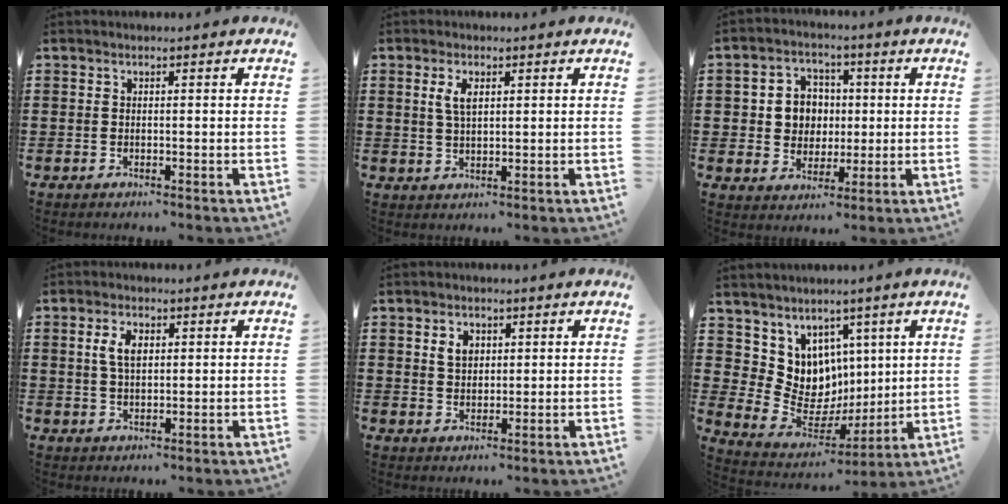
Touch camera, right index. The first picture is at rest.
{"total": 3.3, "force": [1.2, 1.4, 2.8], "torque": [-0.060, 0.007, 0.019]}
{"total": 5.8, "force": [0.4, 5.5, 1.9], "torque": [-0.053, 0.015, 0.003]}
{"total": 4.2, "force": [1.1, 2.2, 3.4], "torque": [-0.074, 0.011, 0.018]}
{"total": 3.1, "force": [1.2, 2.2, 1.8], "torque": [-0.043, 0.009, 0.020]}
{"total": 8.5, "force": [2.9, 7.9, 0.8], "torque": [-0.073, -0.052, 0.063]}